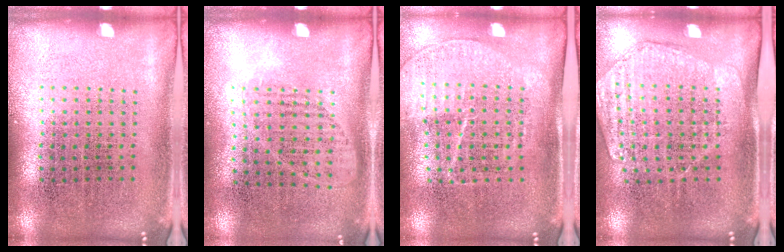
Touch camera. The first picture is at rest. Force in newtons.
{"total": 0.9, "press": 0.8, "slide": 0.5}
{"total": 1.5, "press": 1.3, "slide": 0.8}
{"total": 1.6, "press": 1.4, "slide": 0.8}